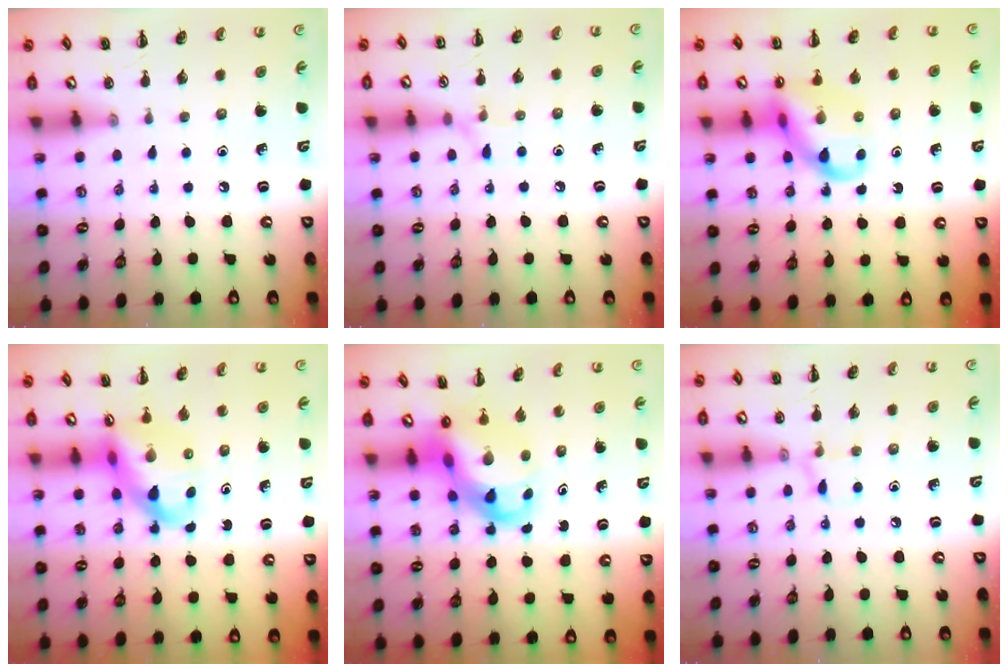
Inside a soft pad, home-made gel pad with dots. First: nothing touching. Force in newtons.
{"total": 5.4, "press": 5.2, "slide": 1.6}
{"total": 13.8, "press": 13.7, "slide": 2.2}
{"total": 11.3, "press": 10.9, "slide": 3.3}
{"total": 8.2, "press": 7.8, "slide": 2.4}
{"total": 6.3, "press": 6.0, "slide": 1.8}